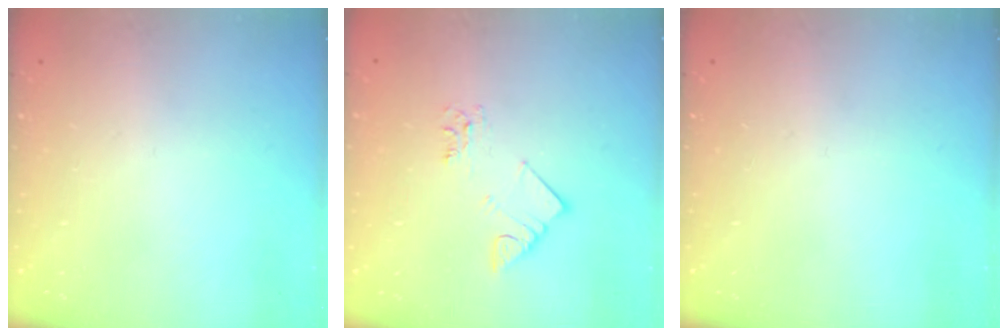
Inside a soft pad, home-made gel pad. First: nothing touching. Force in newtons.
{"total": 3.4, "press": 3.4, "slide": 0.2}
{"total": 0.0}